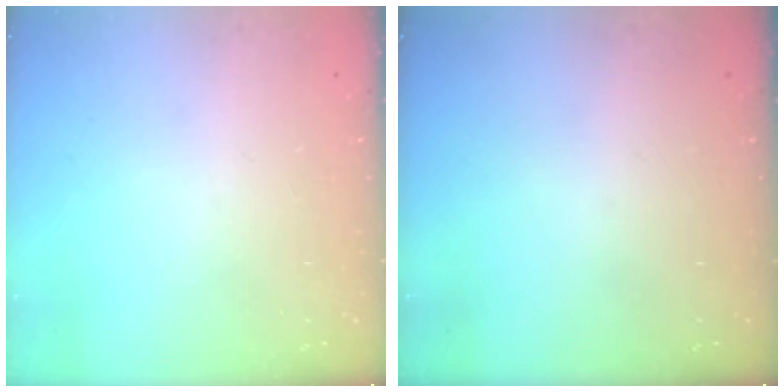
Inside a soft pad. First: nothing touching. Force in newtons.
{"total": 0.0}